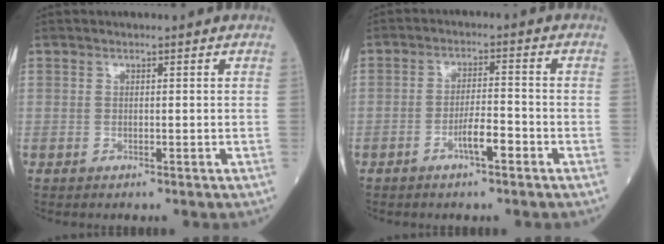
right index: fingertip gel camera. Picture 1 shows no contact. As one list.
[{"total": 4.1, "force": [-2.1, 0.7, 3.5], "torque": [-0.060, 0.003, -0.037]}]